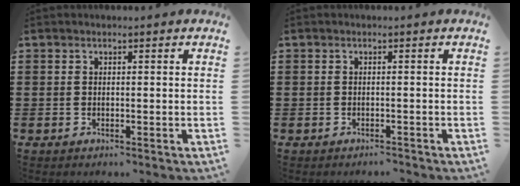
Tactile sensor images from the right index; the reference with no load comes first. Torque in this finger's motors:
{"motor_torque": [-0.87, 0.74, -0.93, -0.21]}